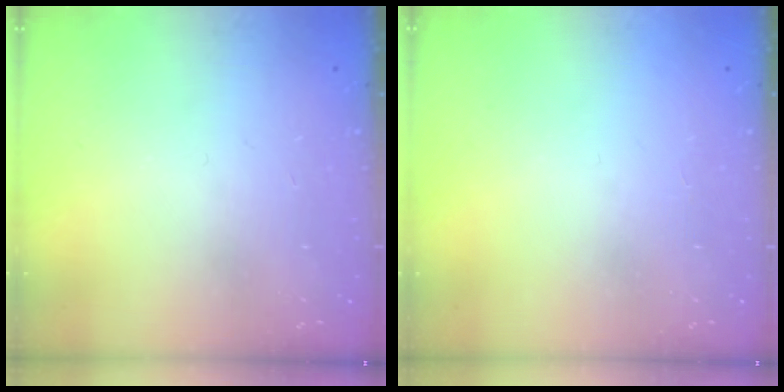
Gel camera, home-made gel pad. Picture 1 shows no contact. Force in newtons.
{"total": 1.5, "press": 1.5, "slide": 0.1}